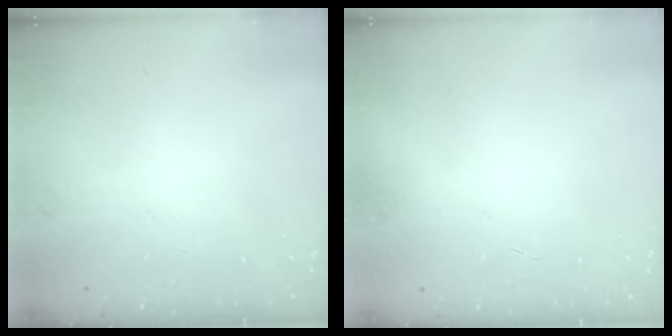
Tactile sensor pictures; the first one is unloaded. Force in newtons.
{"total": 0.0}